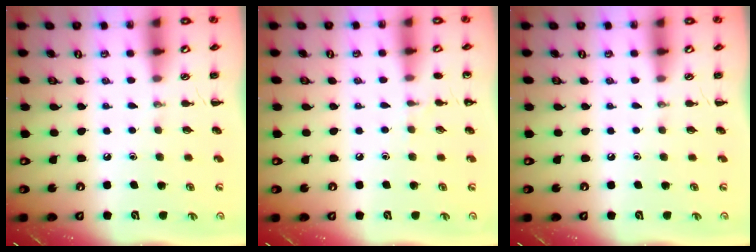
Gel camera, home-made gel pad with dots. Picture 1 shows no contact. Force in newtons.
{"total": 4.4, "press": 4.2, "slide": 1.4}
{"total": 0.0}